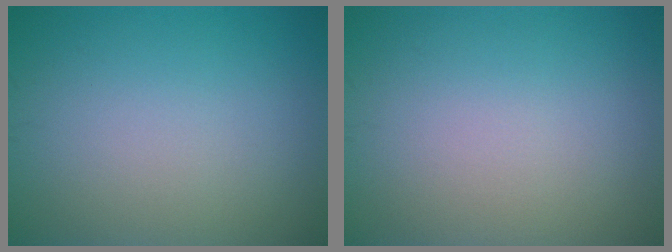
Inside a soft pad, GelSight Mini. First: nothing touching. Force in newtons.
{"total": 0.0}